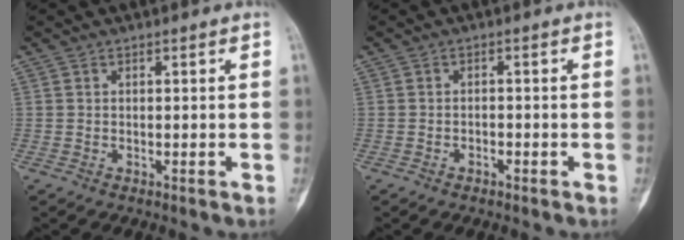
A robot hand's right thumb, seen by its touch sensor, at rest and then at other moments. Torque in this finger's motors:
{"motor_torque": [-0.22, 0.13, -0.04, 0.14, 0.00]}